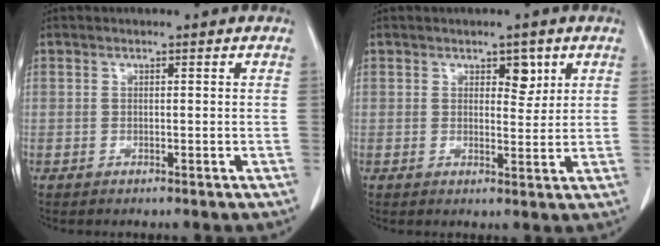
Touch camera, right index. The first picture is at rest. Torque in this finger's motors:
{"motor_torque": [0.24, 0.25, 0.09, 0.03]}